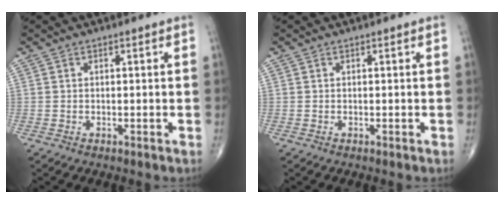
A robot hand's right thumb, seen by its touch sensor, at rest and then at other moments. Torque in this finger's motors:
{"motor_torque": [-0.01, 0.14, 0.35, 0.15, 0.00]}